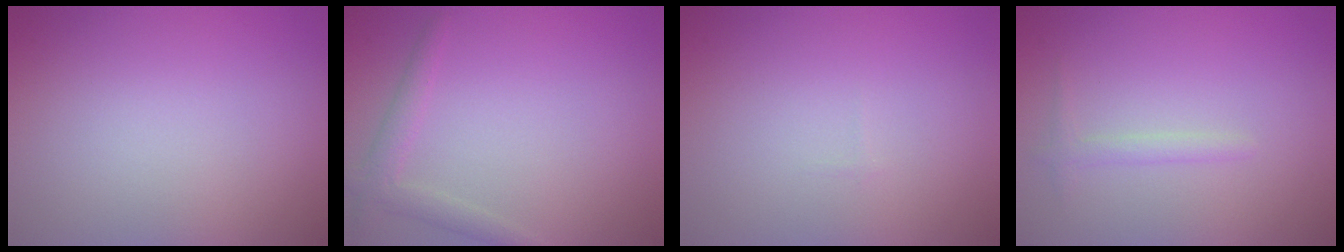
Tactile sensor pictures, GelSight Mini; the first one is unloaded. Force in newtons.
{"total": 2.0, "press": 2.0, "slide": 0.1}
{"total": 0.0}
{"total": 1.1, "press": 1.1, "slide": 0.1}